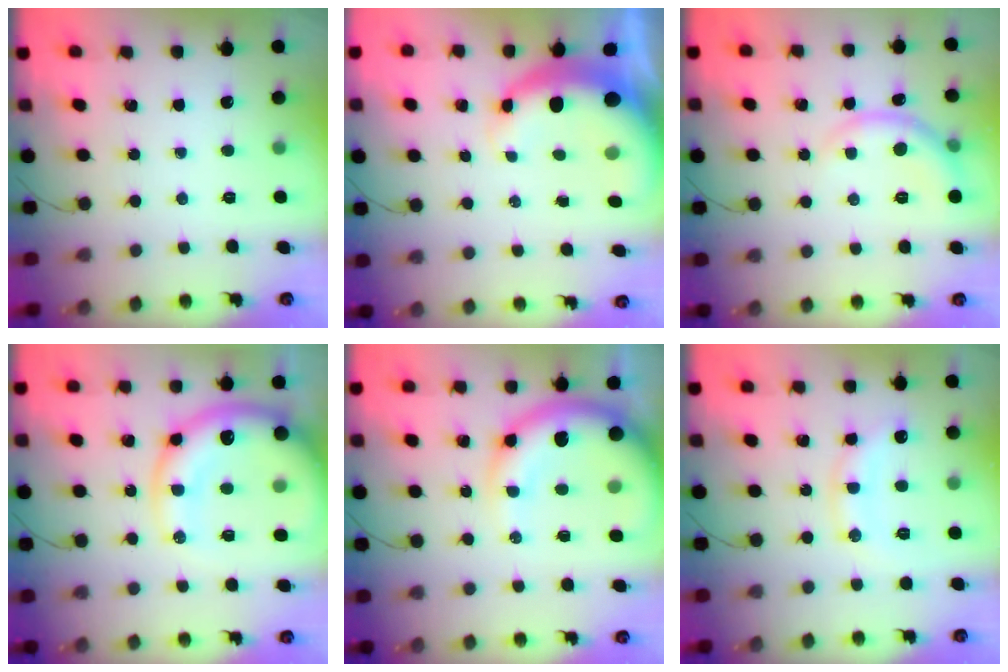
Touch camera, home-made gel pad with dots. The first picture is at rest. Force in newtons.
{"total": 8.0, "press": 7.7, "slide": 2.0}
{"total": 6.5, "press": 6.4, "slide": 0.9}
{"total": 20.7, "press": 20.2, "slide": 4.6}
{"total": 14.4, "press": 14.1, "slide": 3.1}
{"total": 11.0, "press": 11.0, "slide": 0.6}